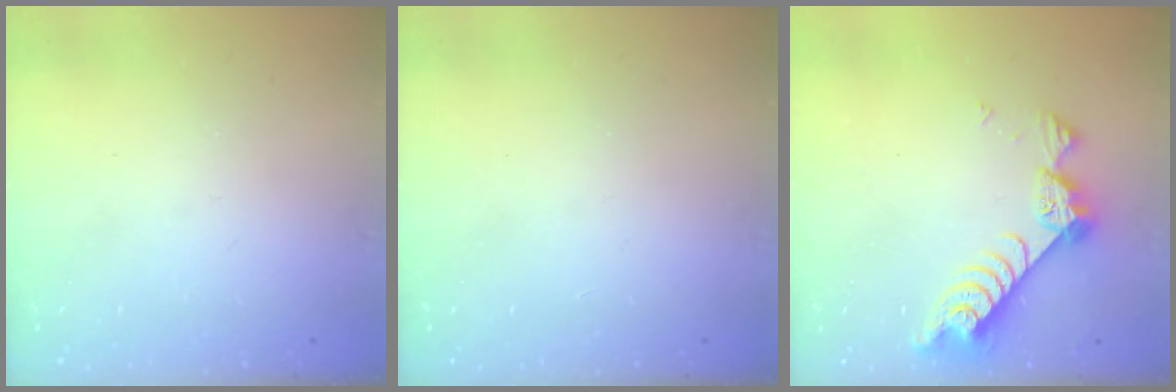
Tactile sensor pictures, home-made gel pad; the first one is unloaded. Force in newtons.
{"total": 1.1, "press": 1.1, "slide": 0.1}
{"total": 8.8, "press": 8.8, "slide": 0.8}